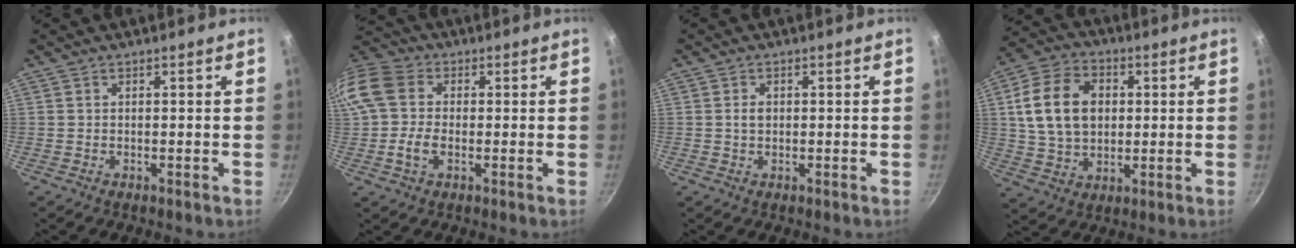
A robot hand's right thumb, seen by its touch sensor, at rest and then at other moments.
{"total": 13.1, "force": [-0.5, 10.2, 8.2], "torque": [-0.173, 0.026, -0.020]}
{"total": 1.8, "force": [0.1, 1.3, 1.2], "torque": [-0.016, 0.004, 0.002]}
{"total": 15.1, "force": [2.5, 11.1, 10.0], "torque": [-0.165, 0.007, 0.042]}